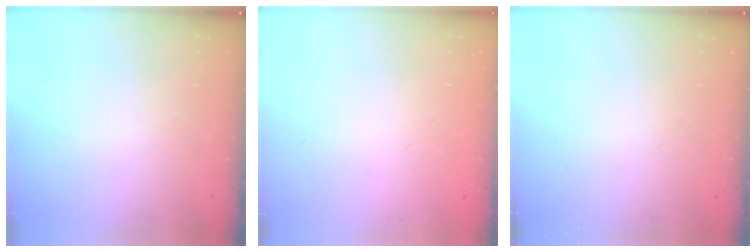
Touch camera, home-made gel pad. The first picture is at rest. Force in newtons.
{"total": 1.9, "press": 1.9, "slide": 0.2}
{"total": 0.0}